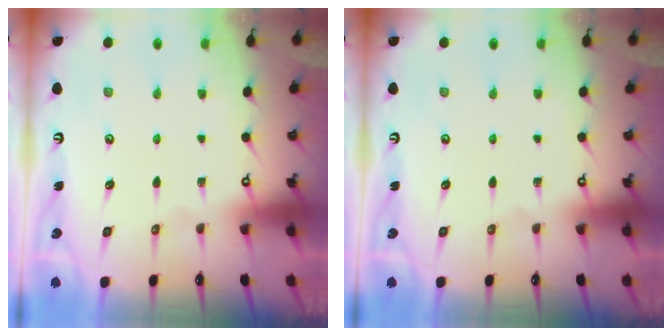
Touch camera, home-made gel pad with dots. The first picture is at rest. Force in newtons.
{"total": 0.0}